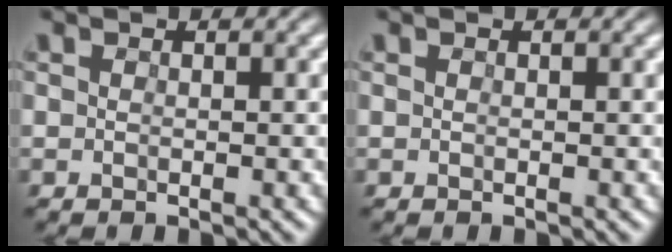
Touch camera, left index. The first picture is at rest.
{"total": 0.0}